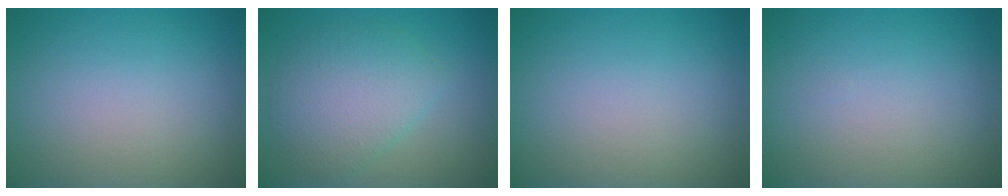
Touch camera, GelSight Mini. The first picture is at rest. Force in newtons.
{"total": 5.0, "press": 5.0, "slide": 0.1}
{"total": 0.0}
{"total": 0.0}